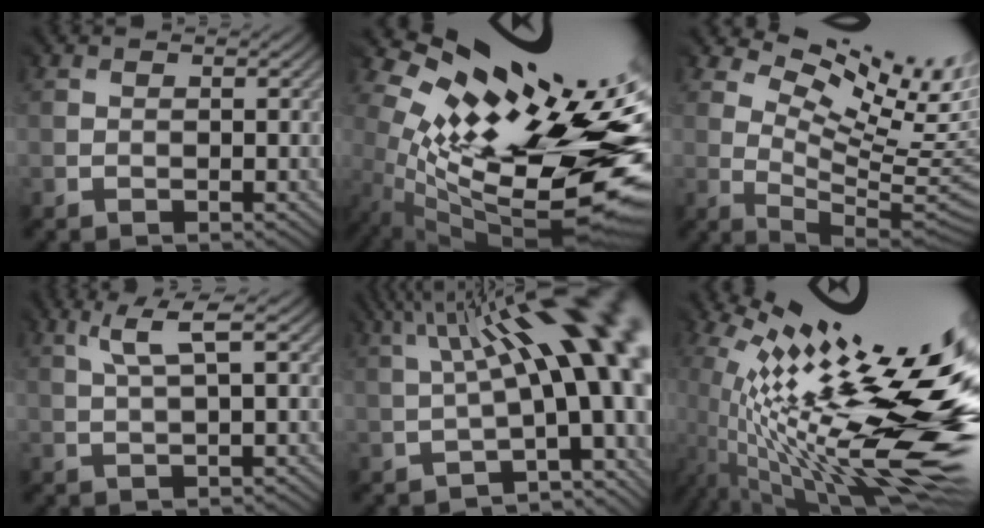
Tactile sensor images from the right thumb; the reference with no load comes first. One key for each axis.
{"total": 15.8, "fx": 2.2, "fy": 6.2, "fz": 14.4, "tx": -0.245, "ty": -0.008, "tz": 0.050}
{"total": 11.5, "fx": 7.4, "fy": 3.7, "fz": 8.0, "tx": -0.157, "ty": 0.000, "tz": 0.124}
{"total": 3.3, "fx": 1.3, "fy": 0.1, "fz": 3.0, "tx": -0.057, "ty": 0.007, "tz": 0.038}
{"total": 14.3, "fx": 1.6, "fy": 4.0, "fz": 13.6, "tx": -0.181, "ty": 0.024, "tz": 0.036}
{"total": 18.1, "fx": -1.1, "fy": 4.3, "fz": 17.6, "tx": -0.284, "ty": -0.003, "tz": -0.013}